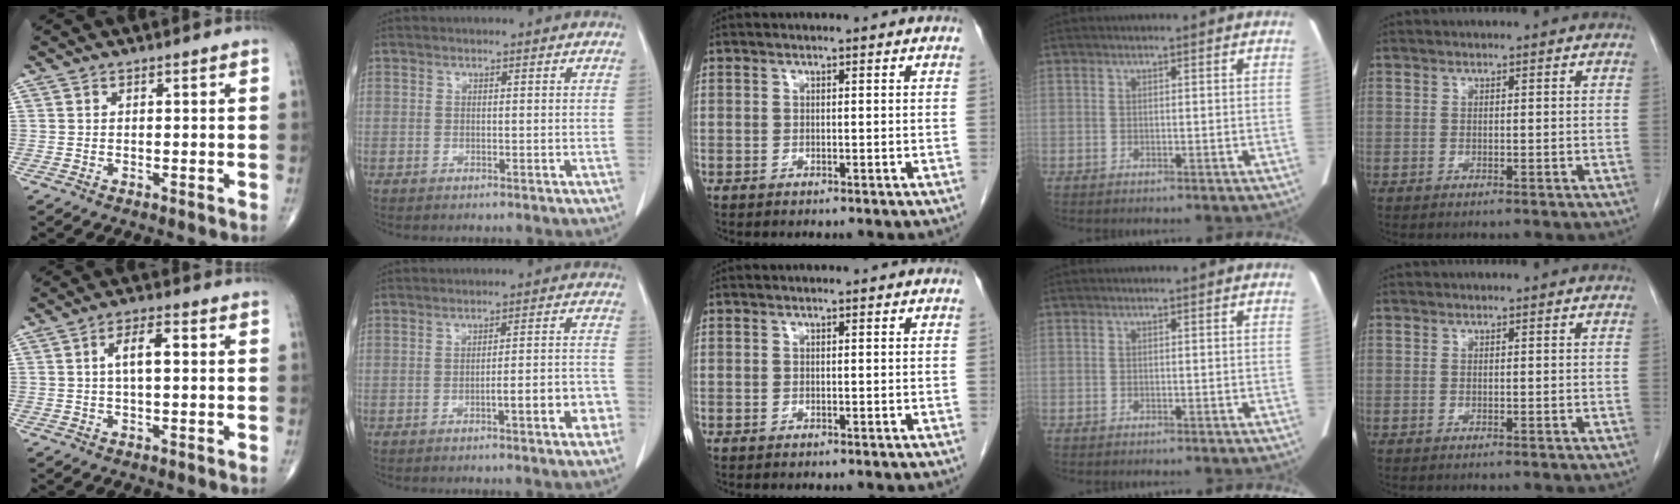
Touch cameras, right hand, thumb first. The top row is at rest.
{"thumb": {"total": 5.4, "force": [0.8, 2.1, 4.9], "torque": [-0.083, 0.010, 0.008]}, "index": {"total": 6.8, "force": [-3.1, 0.8, 6.0], "torque": [-0.075, 0.018, -0.038]}}